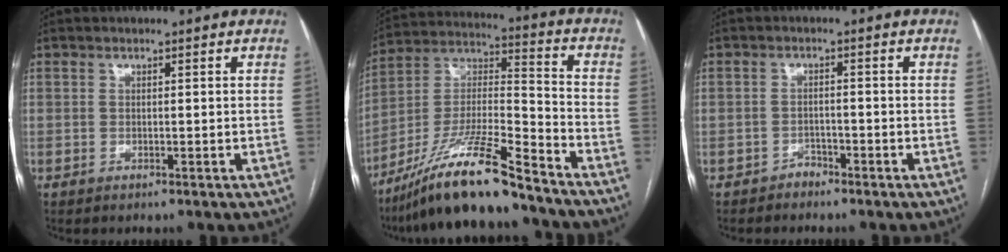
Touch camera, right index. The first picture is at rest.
{"total": 17.2, "force": [-13.4, 1.1, 10.8], "torque": [-0.213, -0.012, -0.241]}
{"total": 1.6, "force": [-1.4, 0.8, 0.0], "torque": [0.002, 0.004, -0.024]}